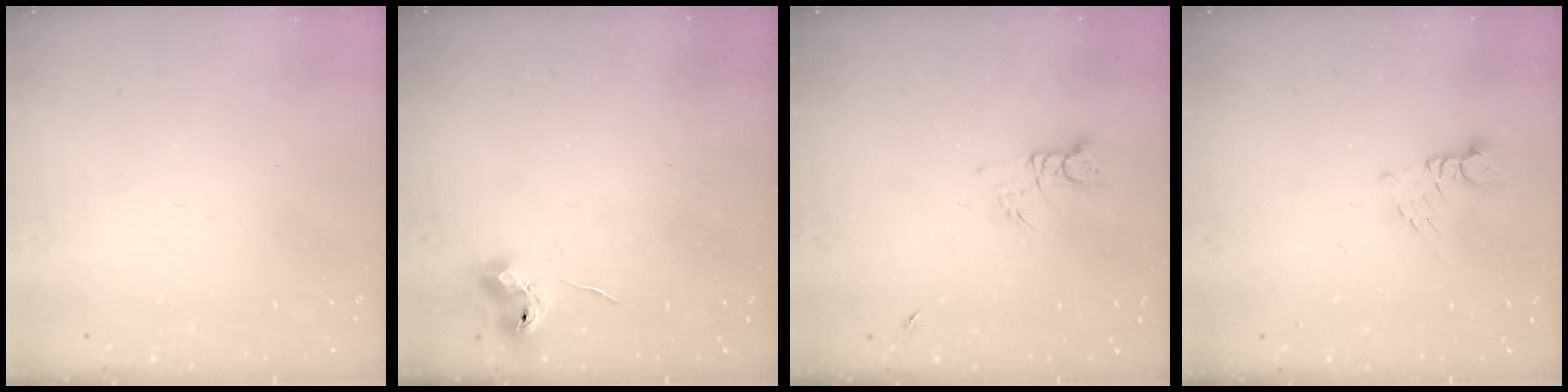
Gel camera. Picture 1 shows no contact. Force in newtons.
{"total": 7.0, "press": 7.0, "slide": 0.7}
{"total": 3.6, "press": 3.6, "slide": 0.3}
{"total": 2.5, "press": 2.5, "slide": 0.3}